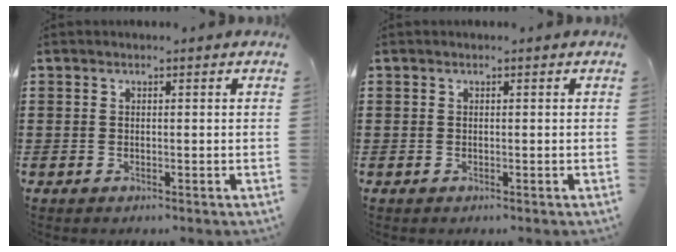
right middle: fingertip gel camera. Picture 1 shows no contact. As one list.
[{"total": 0.0}]